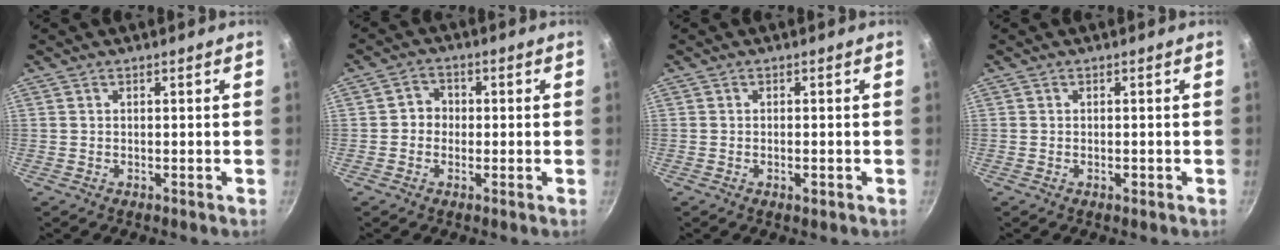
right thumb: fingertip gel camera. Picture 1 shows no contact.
{"total": 3.7, "force": [-0.3, 3.4, 1.4], "torque": [0.001, 0.010, -0.012]}
{"total": 1.6, "force": [-0.6, 0.6, 1.3], "torque": [-0.026, 0.000, -0.012]}
{"total": 1.0, "force": [-0.4, 0.4, 0.8], "torque": [-0.012, 0.002, -0.008]}